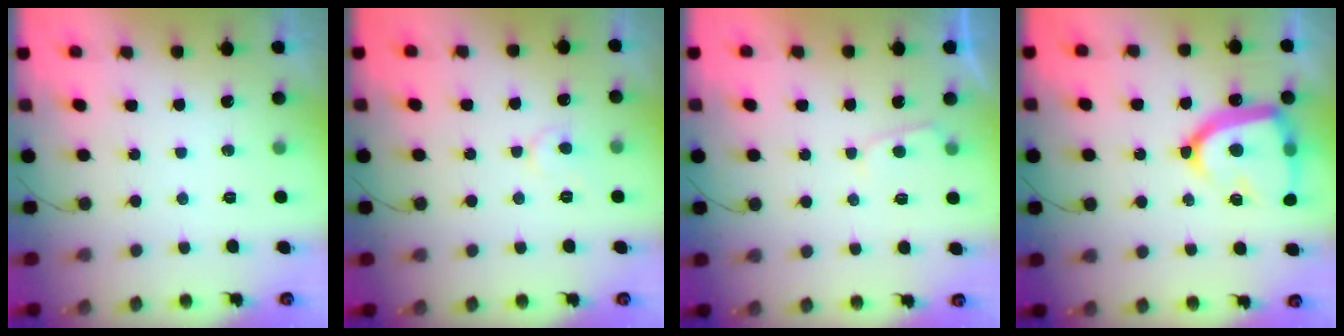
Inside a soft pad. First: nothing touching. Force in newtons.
{"total": 5.8, "press": 5.8, "slide": 0.3}
{"total": 2.3, "press": 2.3, "slide": 0.2}
{"total": 19.3, "press": 19.2, "slide": 1.6}